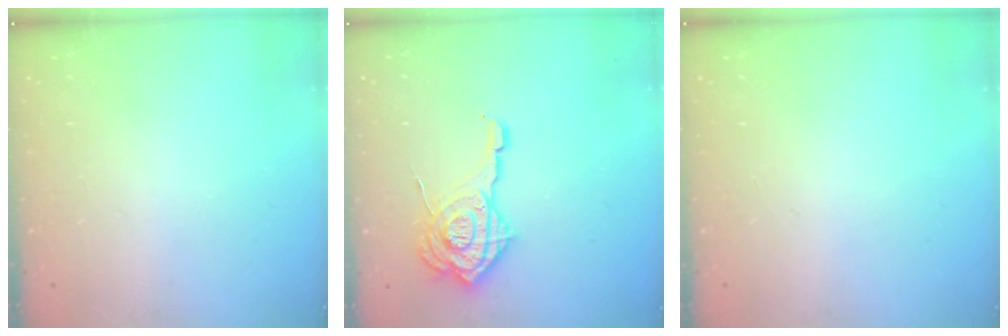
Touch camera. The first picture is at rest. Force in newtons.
{"total": 16.6, "press": 16.5, "slide": 1.6}
{"total": 0.0}